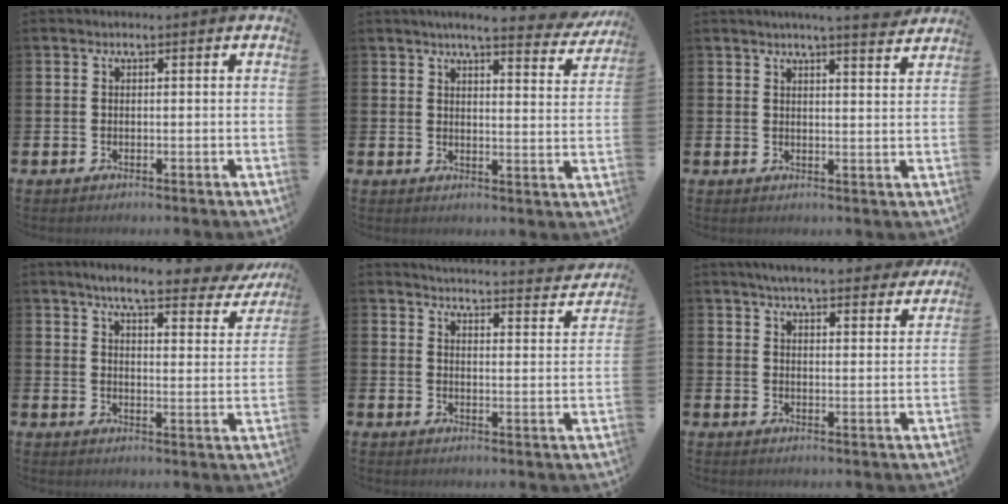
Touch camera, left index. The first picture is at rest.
{"total": 5.2, "force": [4.7, 0.5, 2.3], "torque": [-0.040, -0.029, 0.075]}
{"total": 5.1, "force": [4.9, -0.5, 1.6], "torque": [-0.025, -0.027, 0.083]}
{"total": 6.5, "force": [5.6, 1.0, 3.0], "torque": [-0.069, -0.032, 0.089]}
{"total": 4.2, "force": [4.1, 0.2, 0.6], "torque": [-0.018, -0.040, 0.065]}
{"total": 5.9, "force": [5.6, 0.6, 1.5], "torque": [-0.037, -0.032, 0.098]}